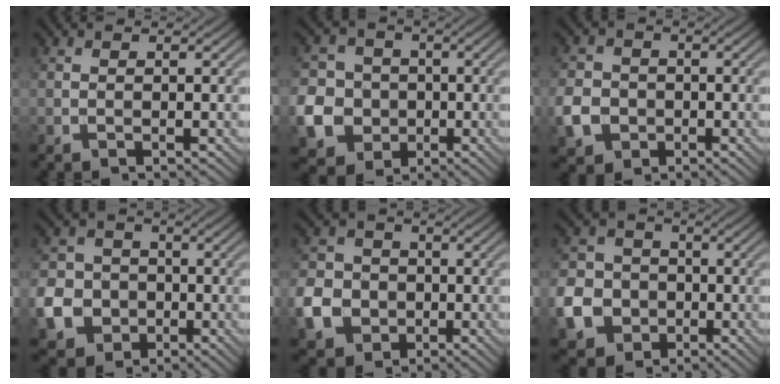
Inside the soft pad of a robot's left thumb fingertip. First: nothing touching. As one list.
[{"total": 9.4, "force": [-2.4, 8.4, 3.4], "torque": [-0.104, -0.027, -0.070]}, {"total": 5.2, "force": [-1.8, 4.4, 2.2], "torque": [-0.057, -0.006, -0.047]}, {"total": 8.2, "force": [-2.6, 7.0, 3.2], "torque": [-0.092, -0.023, -0.068]}, {"total": 7.6, "force": [-2.4, 6.5, 3.3], "torque": [-0.092, -0.015, -0.056]}, {"total": 8.5, "force": [-2.9, 7.2, 3.6], "torque": [-0.103, -0.024, -0.069]}]